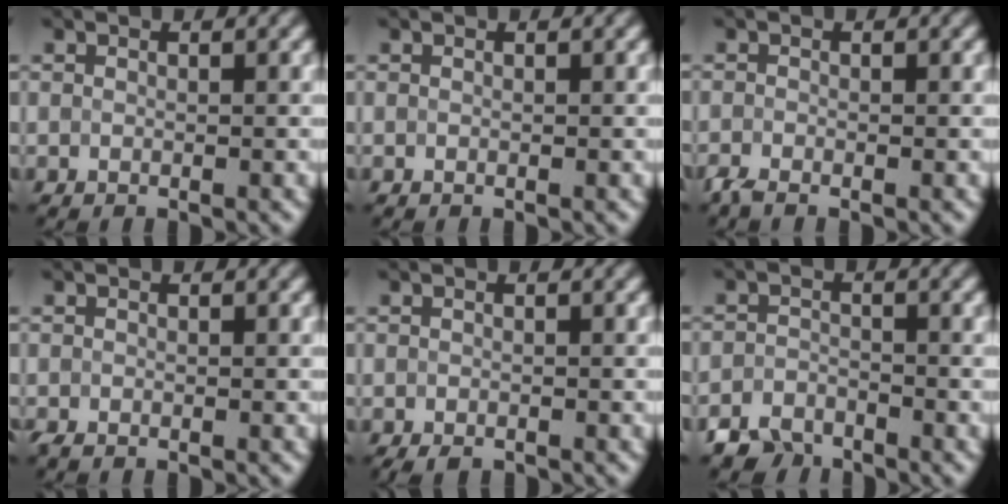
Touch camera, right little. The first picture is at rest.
{"total": 0.0}
{"total": 1.1, "force": [-1.0, 0.1, 0.5], "torque": [-0.011, -0.007, -0.024]}
{"total": 0.5, "force": [-0.5, 0.0, 0.2], "torque": [-0.006, -0.002, -0.008]}
{"total": 1.2, "force": [-1.1, 0.3, 0.6], "torque": [-0.014, -0.007, -0.017]}
{"total": 2.8, "force": [-2.6, 1.1, 0.2], "torque": [-0.001, -0.003, -0.056]}